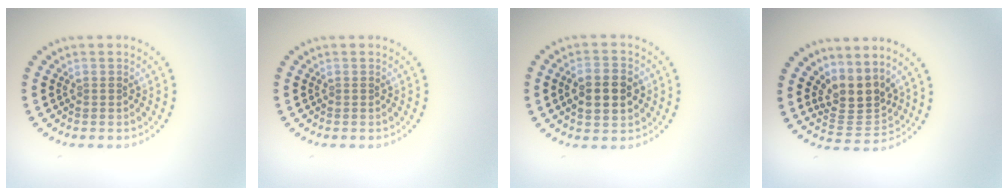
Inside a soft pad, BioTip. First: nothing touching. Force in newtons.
{"total": 0.0}
{"total": 4.6, "press": 4.6, "slide": 0.1}
{"total": 3.5, "press": 2.5, "slide": 2.4}